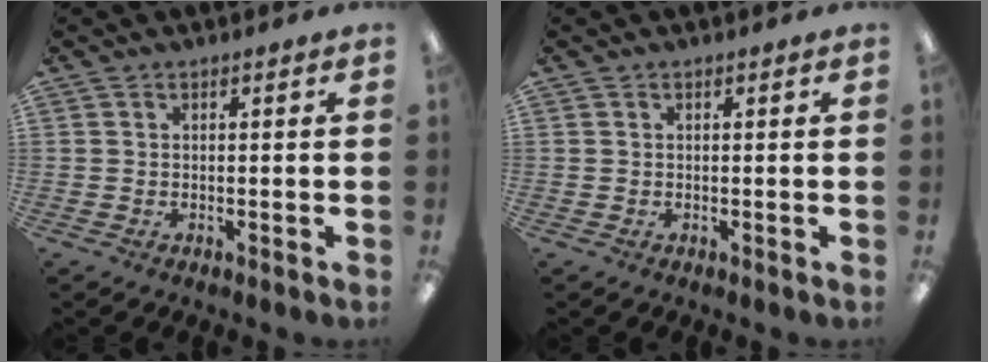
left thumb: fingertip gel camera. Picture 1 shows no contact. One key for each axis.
{"total": 0.0}